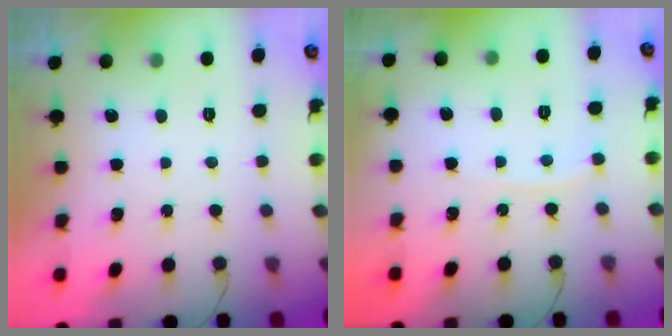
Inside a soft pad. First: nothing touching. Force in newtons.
{"total": 2.8, "press": 2.7, "slide": 0.3}